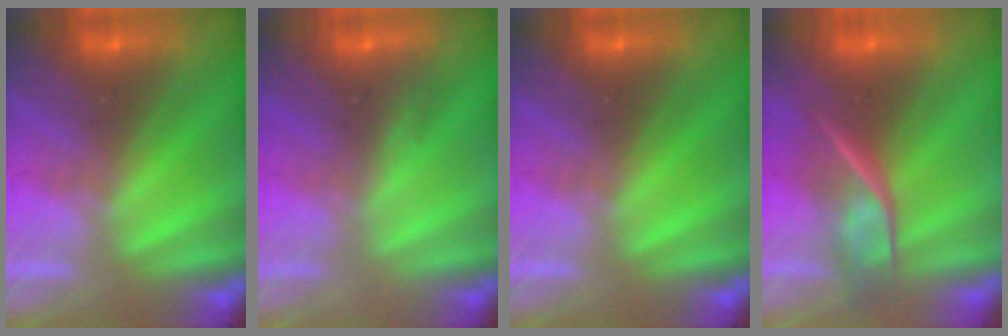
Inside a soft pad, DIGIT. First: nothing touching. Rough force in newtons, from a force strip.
{"total": 2.8}
{"total": 0.0}
{"total": 2.4}